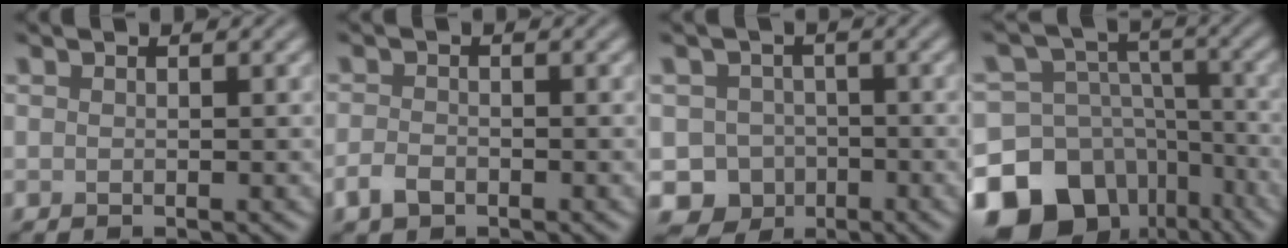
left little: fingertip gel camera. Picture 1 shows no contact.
{"total": 1.8, "force": [-1.1, 1.1, 1.0], "torque": [-0.020, -0.002, -0.026]}
{"total": 7.8, "force": [-4.1, 6.5, 1.0], "torque": [0.010, -0.028, -0.075]}
{"total": 18.2, "force": [-10.8, 13.4, 5.8], "torque": [-0.127, -0.052, -0.163]}